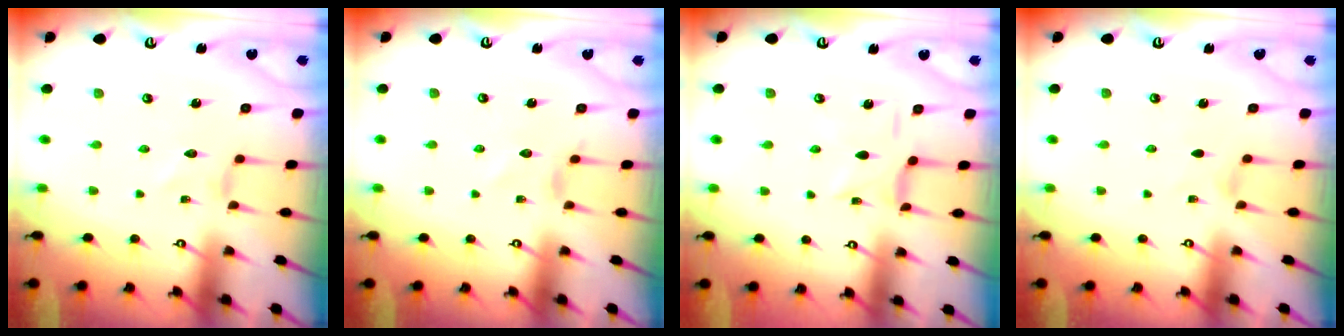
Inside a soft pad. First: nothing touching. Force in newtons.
{"total": 2.3, "press": 2.3, "slide": 0.2}
{"total": 4.7, "press": 4.7, "slide": 0.1}
{"total": 0.0}